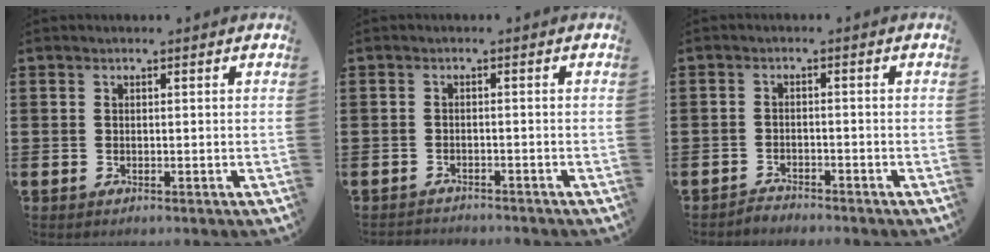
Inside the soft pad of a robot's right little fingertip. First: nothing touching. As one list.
[{"total": 1.2, "force": [-1.2, 0.0, -0.2], "torque": [-0.001, 0.004, -0.027]}, {"total": 1.7, "force": [-1.7, 0.0, -0.2], "torque": [-0.001, 0.006, -0.037]}]